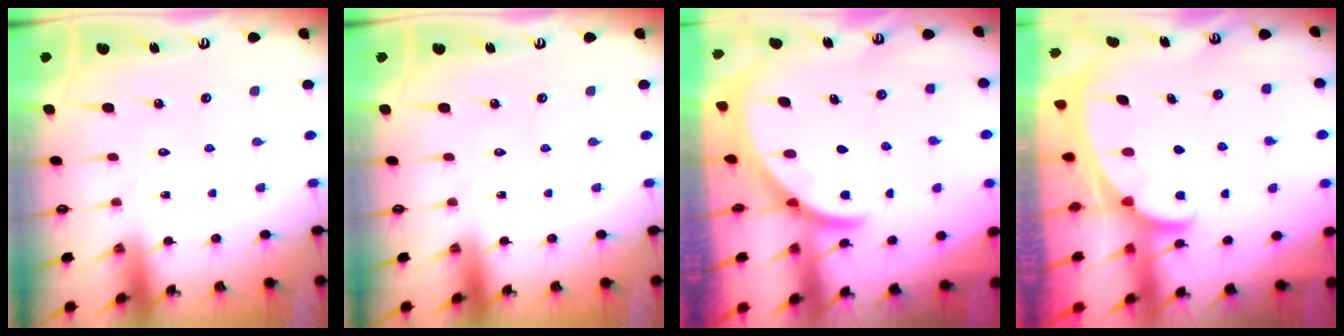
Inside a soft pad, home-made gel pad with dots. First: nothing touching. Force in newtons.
{"total": 0.0}
{"total": 2.3, "press": 2.3, "slide": 0.3}
{"total": 2.2, "press": 2.2, "slide": 0.2}